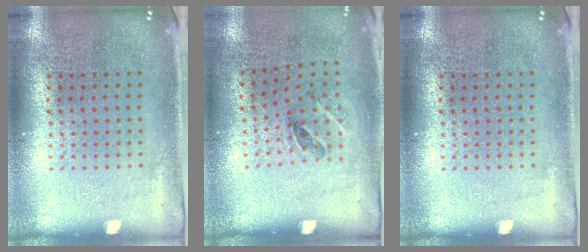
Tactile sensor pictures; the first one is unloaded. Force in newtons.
{"total": 1.2, "press": 0.8, "slide": 0.9}
{"total": 0.0}